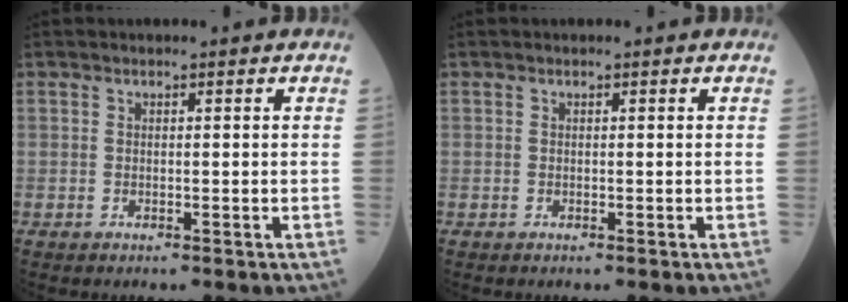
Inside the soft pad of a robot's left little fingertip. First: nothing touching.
{"total": 0.0}